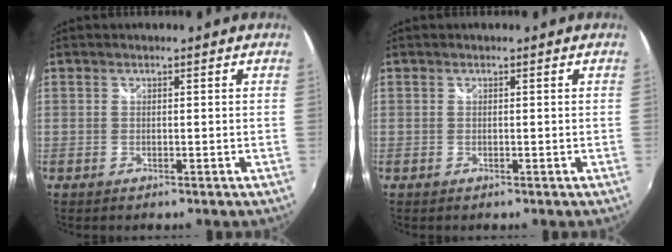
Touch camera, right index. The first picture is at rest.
{"total": 0.0}